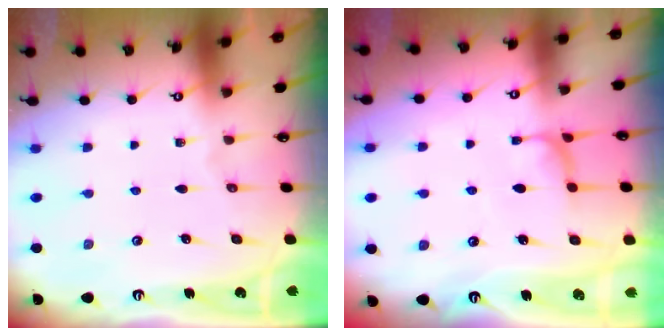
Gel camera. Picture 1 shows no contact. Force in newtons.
{"total": 0.9, "press": 0.8, "slide": 0.5}